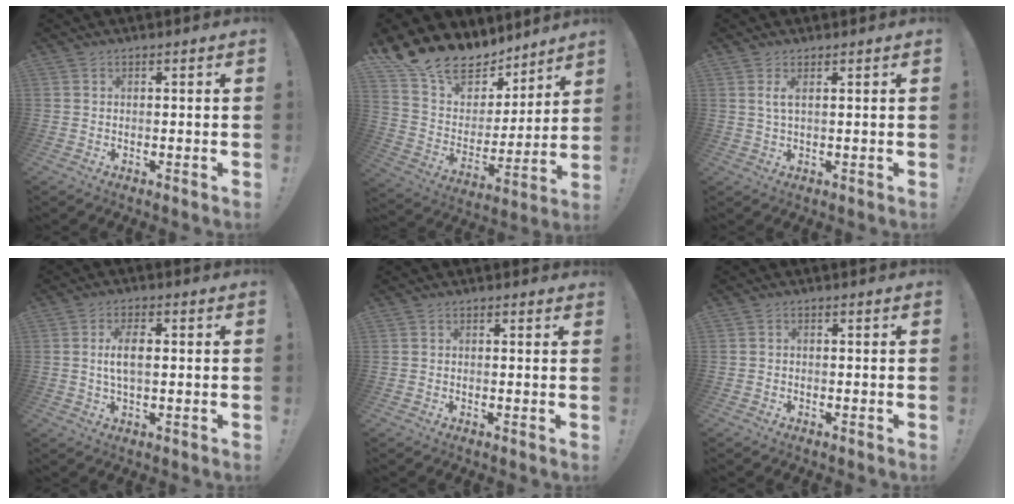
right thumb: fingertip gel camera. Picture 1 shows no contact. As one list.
[{"total": 16.3, "force": [12.9, 8.9, 4.4], "torque": [-0.094, -0.096, 0.252]}, {"total": 2.7, "force": [1.2, 0.6, 2.4], "torque": [-0.046, -0.001, 0.019]}, {"total": 6.4, "force": [0.6, 2.9, 5.6], "torque": [-0.097, 0.002, 0.005]}, {"total": 0.9, "force": [0.5, 0.7, 0.2], "torque": [0.012, -0.003, 0.005]}, {"total": 0.8, "force": [-0.7, 0.2, 0.3], "torque": [-0.011, 0.004, -0.011]}]